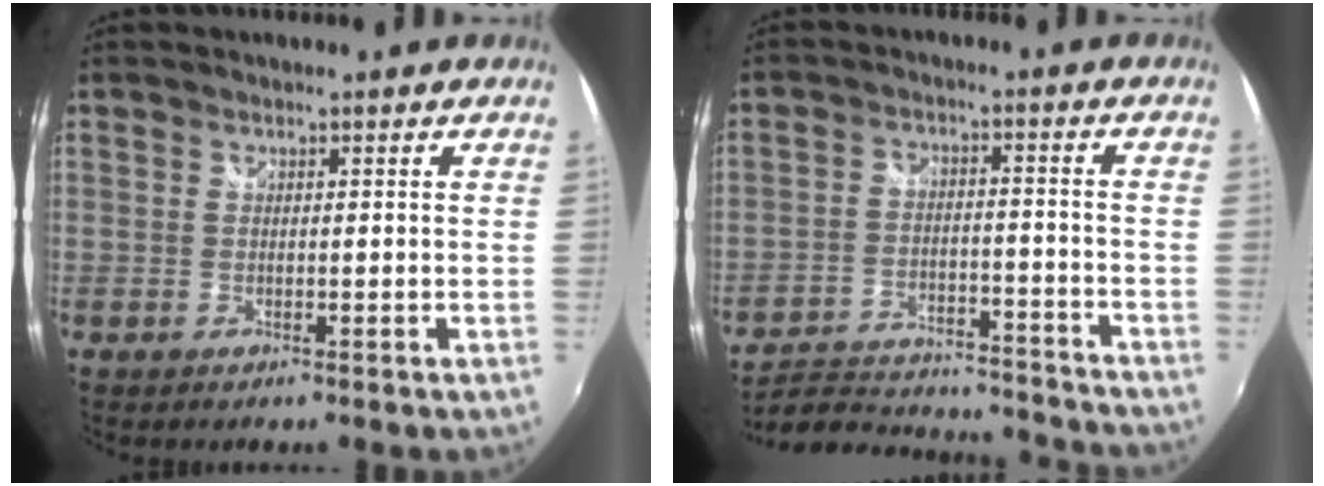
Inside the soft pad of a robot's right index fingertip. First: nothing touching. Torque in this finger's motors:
{"motor_torque": [0.00, 0.00, 0.10, 0.02]}